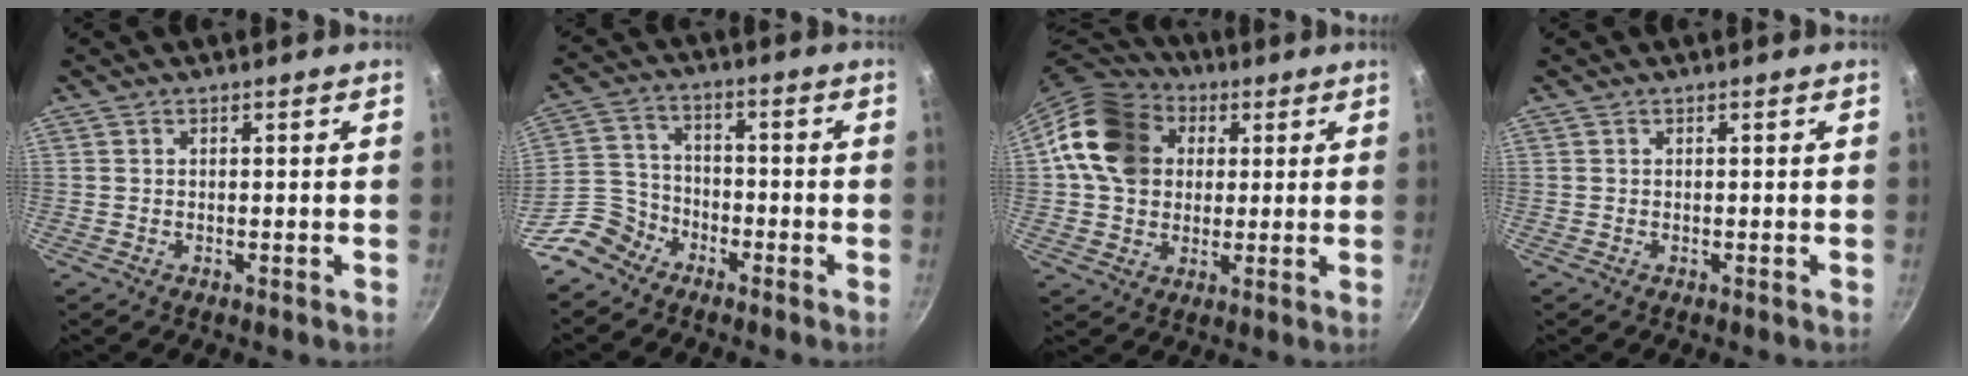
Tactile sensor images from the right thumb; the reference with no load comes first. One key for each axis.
{"total": 8.1, "fx": -6.0, "fy": 5.2, "fz": 1.8, "tx": -0.011, "ty": 0.053, "tz": -0.132}
{"total": 16.3, "fx": 3.5, "fy": 13.1, "fz": 8.9, "tx": -0.141, "ty": 0.017, "tz": 0.049}
{"total": 0.0}